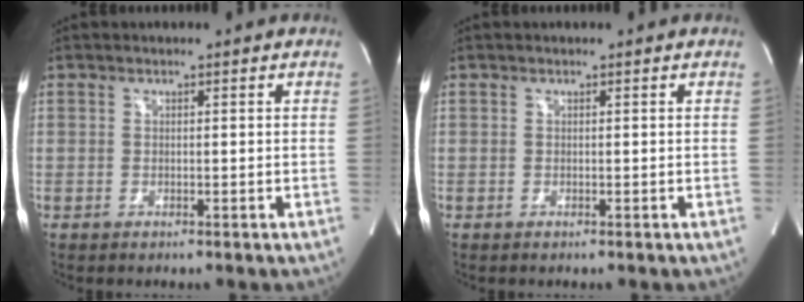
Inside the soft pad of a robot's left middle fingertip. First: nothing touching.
{"total": 0.0}